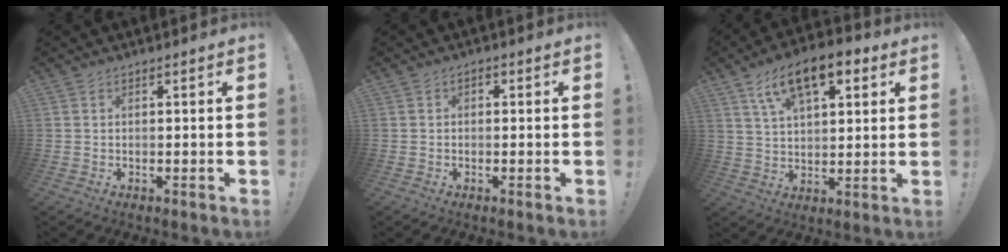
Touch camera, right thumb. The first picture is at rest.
{"total": 1.0, "force": [-0.6, 0.7, 0.5], "torque": [-0.007, 0.004, -0.012]}
{"total": 14.6, "force": [7.8, 6.9, 10.2], "torque": [-0.163, -0.025, 0.137]}